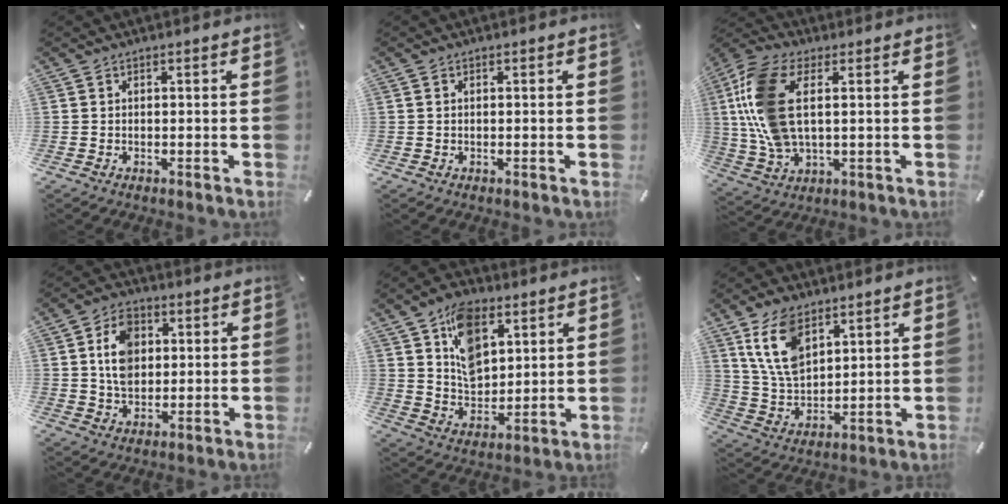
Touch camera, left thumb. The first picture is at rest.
{"total": 0.6, "force": [0.1, 0.5, 0.4], "torque": [-0.008, 0.004, 0.001]}
{"total": 14.6, "force": [2.6, 7.8, 12.0], "torque": [-0.275, -0.008, 0.051]}
{"total": 9.1, "force": [1.8, 6.9, 5.7], "torque": [-0.111, 0.005, 0.029]}
{"total": 12.3, "force": [6.1, 8.4, 6.6], "torque": [-0.111, -0.017, 0.116]}
{"total": 11.7, "force": [6.7, 6.6, 7.0], "torque": [-0.181, -0.021, 0.124]}